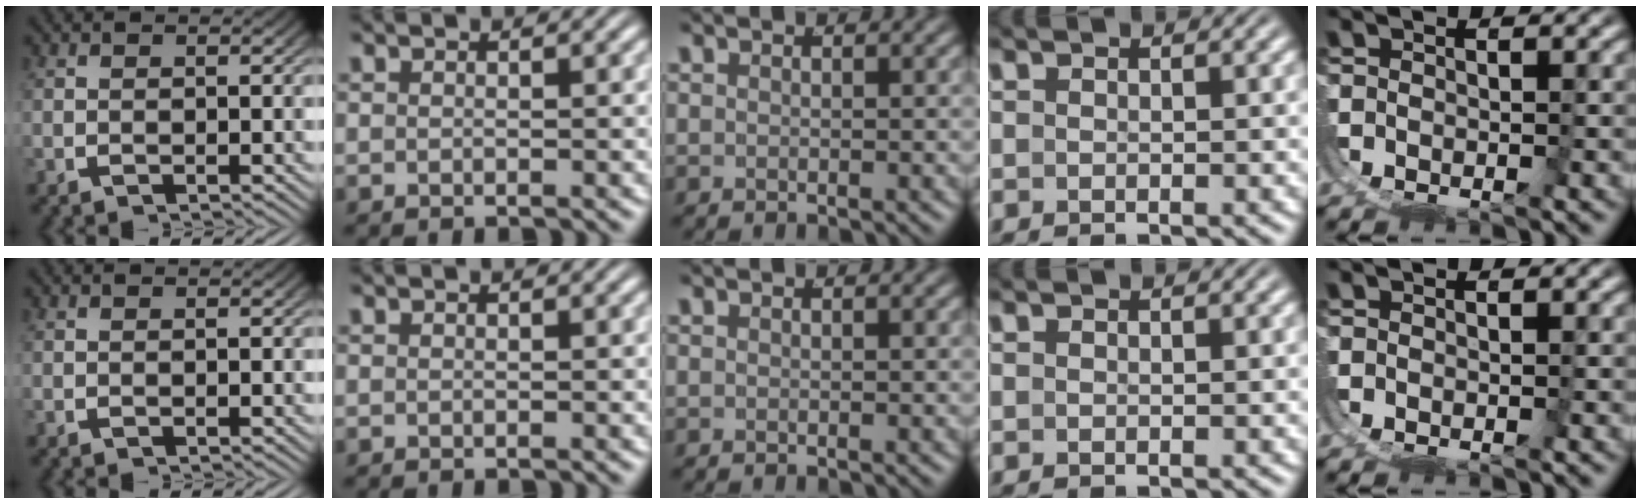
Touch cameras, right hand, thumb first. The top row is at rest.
{}